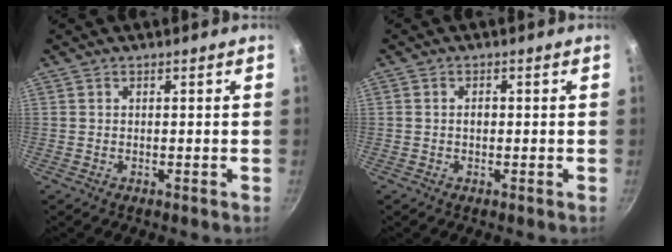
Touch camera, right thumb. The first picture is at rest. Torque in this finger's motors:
{"motor_torque": [-0.04, -0.24, 0.65, 0.26, 0.04]}